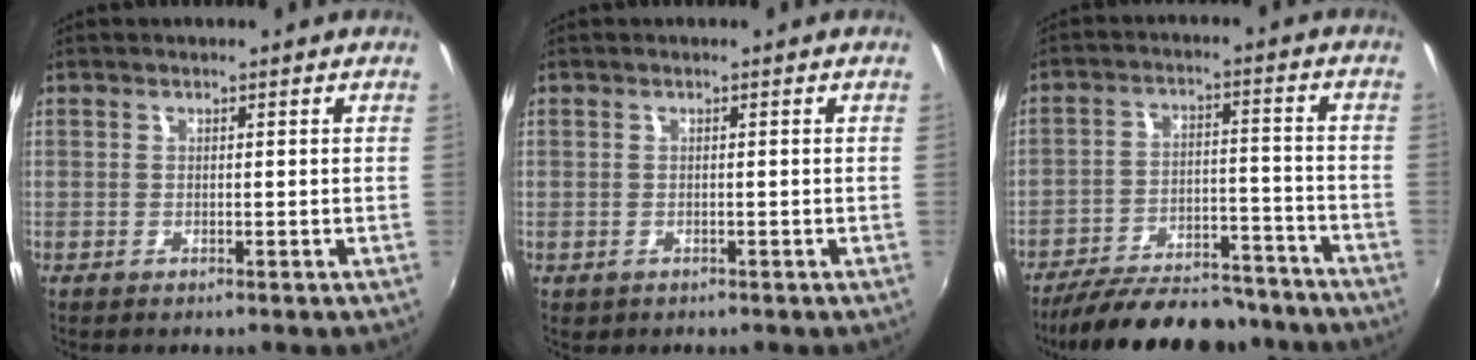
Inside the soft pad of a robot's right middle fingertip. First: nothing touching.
{"total": 0.8, "force": [-0.3, 0.6, 0.3], "torque": [-0.007, -0.002, -0.002]}
{"total": 21.5, "force": [-18.7, 6.3, 8.6], "torque": [-0.167, 0.001, -0.252]}